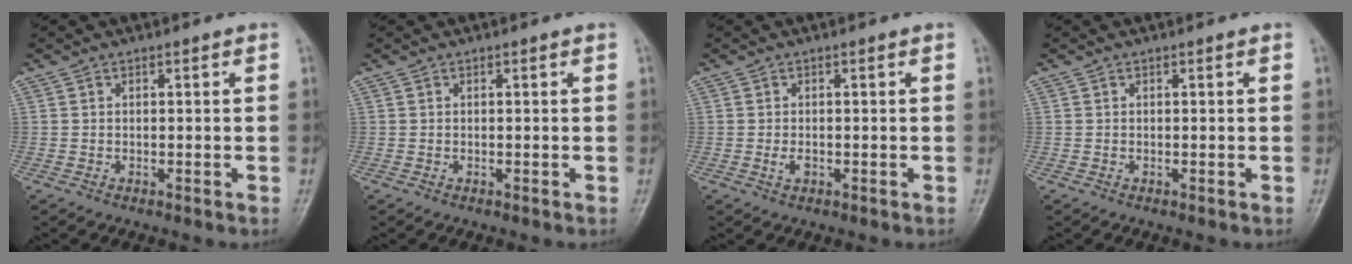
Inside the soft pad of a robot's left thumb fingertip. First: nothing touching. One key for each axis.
{"total": 0.0}
{"total": 1.5, "fx": -0.1, "fy": 0.8, "fz": 1.3, "tx": -0.023, "ty": 0.000, "tz": 0.002}
{"total": 0.0}